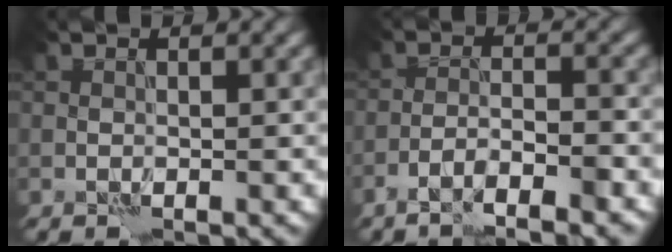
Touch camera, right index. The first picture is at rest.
{"total": 3.8, "force": [-3.0, 0.3, 2.4], "torque": [-0.039, 0.005, -0.054]}